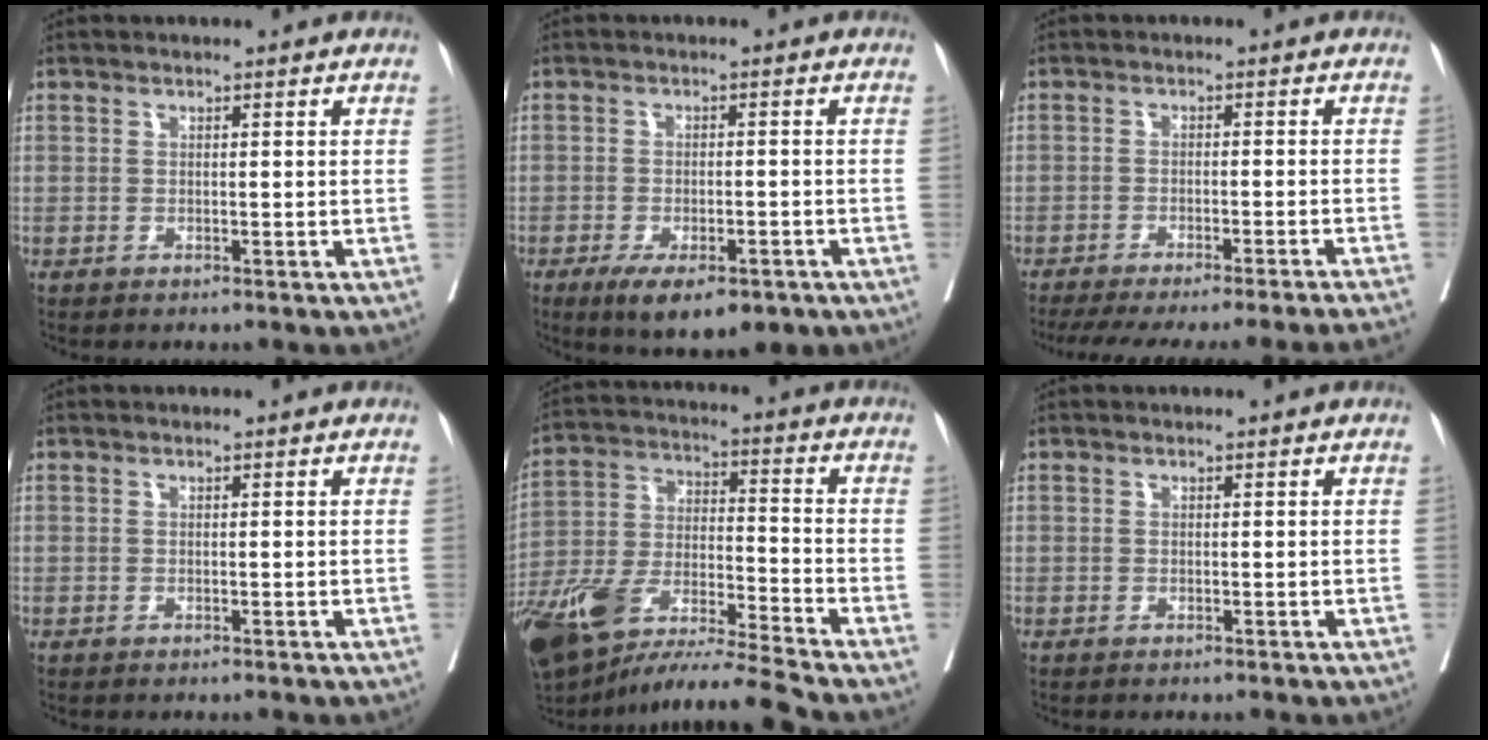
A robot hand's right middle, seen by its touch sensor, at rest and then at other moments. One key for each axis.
{"total": 9.4, "fx": -6.1, "fy": 3.4, "fz": 6.4, "tx": -0.089, "ty": -0.009, "tz": -0.089}
{"total": 19.6, "fx": -17.6, "fy": -1.1, "fz": 8.4, "tx": -0.096, "ty": -0.042, "tz": -0.234}
{"total": 0.0}
{"total": 17.0, "fx": -13.6, "fy": 0.6, "fz": 10.2, "tx": -0.217, "ty": -0.010, "tz": -0.251}
{"total": 0.0}